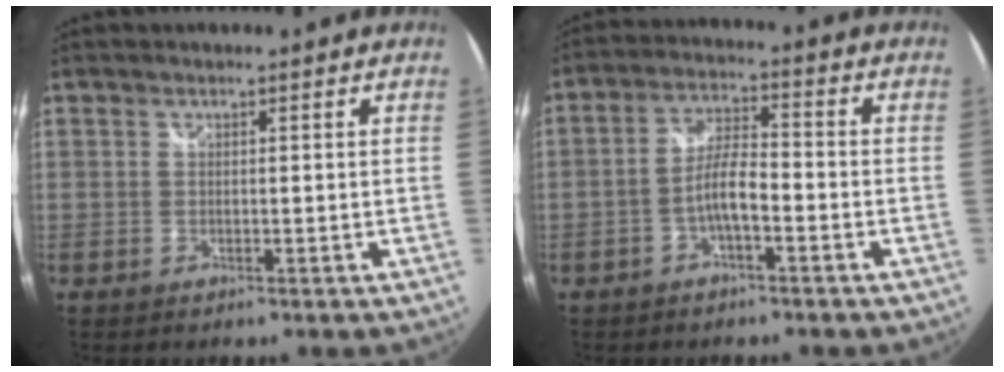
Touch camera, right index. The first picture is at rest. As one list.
[{"total": 5.4, "force": [-2.5, 1.3, 4.6], "torque": [-0.096, 0.011, -0.045]}]